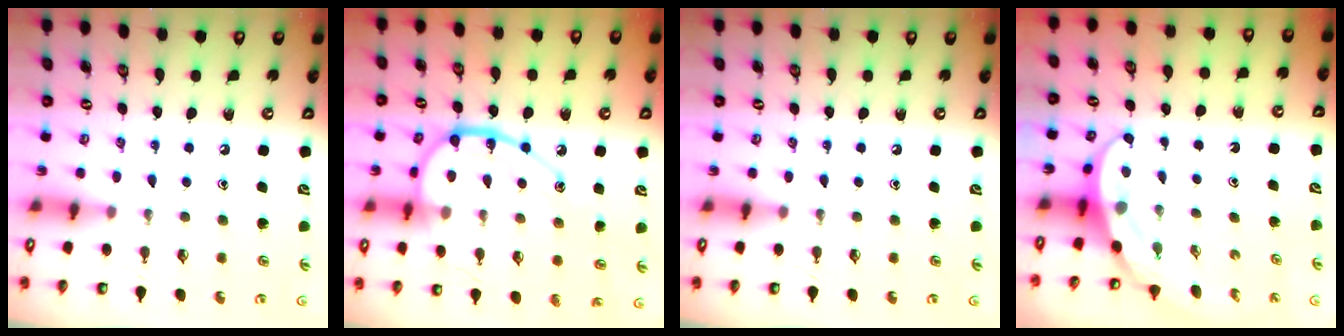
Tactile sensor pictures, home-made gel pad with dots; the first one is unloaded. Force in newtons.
{"total": 16.6, "press": 16.5, "slide": 1.2}
{"total": 0.0}
{"total": 3.6, "press": 3.6, "slide": 0.2}